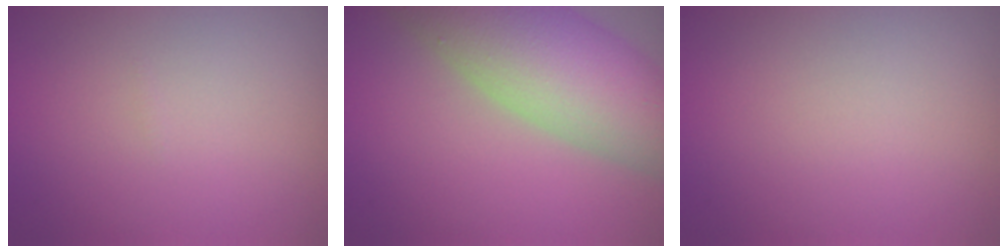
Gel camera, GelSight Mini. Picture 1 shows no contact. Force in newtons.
{"total": 11.9, "press": 11.9, "slide": 0.6}
{"total": 0.0}